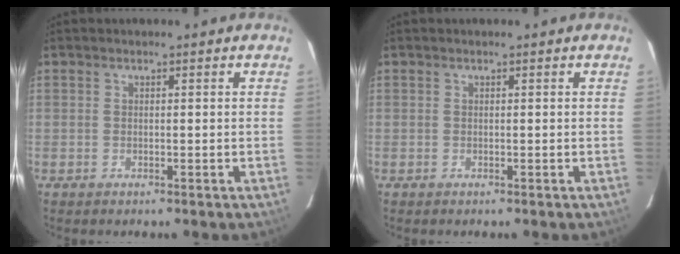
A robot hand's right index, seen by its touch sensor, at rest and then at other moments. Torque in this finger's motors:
{"motor_torque": [0.00, 0.00, 0.00, 0.00]}